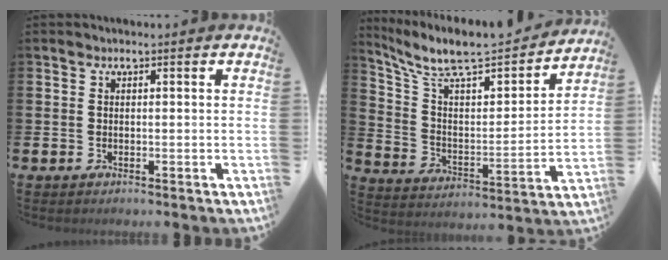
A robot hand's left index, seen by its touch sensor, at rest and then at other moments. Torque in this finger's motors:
{"motor_torque": [0.12, -0.86, 0.58, 0.21]}